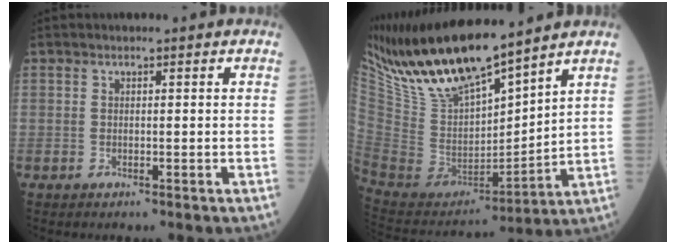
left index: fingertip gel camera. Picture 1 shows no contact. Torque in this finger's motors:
{"motor_torque": [0.34, -0.87, 0.37, 0.09]}